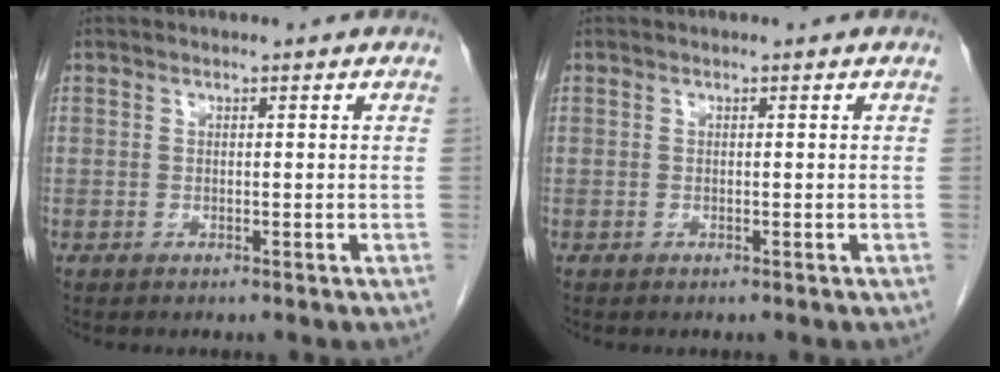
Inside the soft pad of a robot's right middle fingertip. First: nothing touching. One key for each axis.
{"total": 0.0}